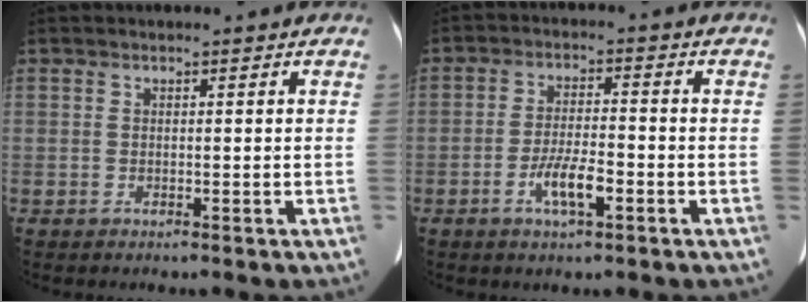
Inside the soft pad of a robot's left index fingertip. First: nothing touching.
{"total": 5.7, "force": [-2.6, 1.3, 4.9], "torque": [-0.096, 0.000, -0.046]}